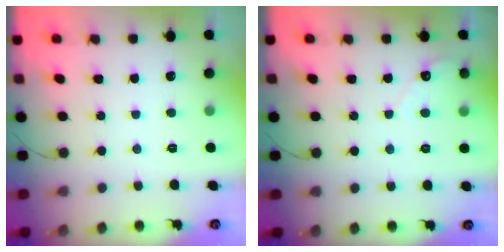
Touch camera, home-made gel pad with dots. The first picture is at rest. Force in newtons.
{"total": 2.7, "press": 2.7, "slide": 0.2}